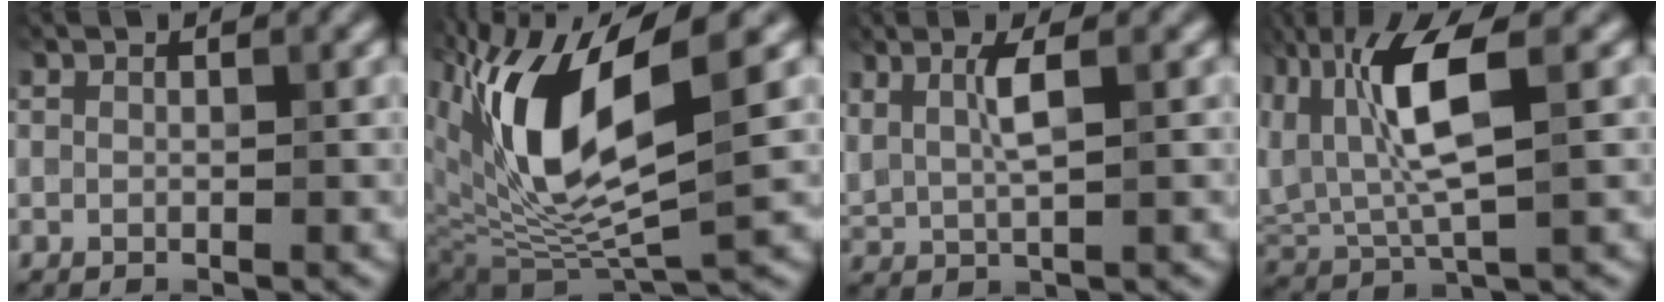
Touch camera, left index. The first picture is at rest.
{"total": 11.8, "force": [3.4, 4.2, 10.5], "torque": [-0.207, -0.009, 0.066]}
{"total": 2.6, "force": [1.0, 0.5, 2.4], "torque": [-0.051, -0.003, 0.023]}
{"total": 7.9, "force": [1.7, 2.6, 7.3], "torque": [-0.154, 0.010, 0.030]}